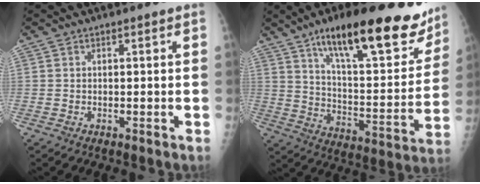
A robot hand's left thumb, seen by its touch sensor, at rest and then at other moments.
{"total": 26.3, "force": [17.5, 8.3, 17.9], "torque": [-0.217, -0.059, 0.268]}